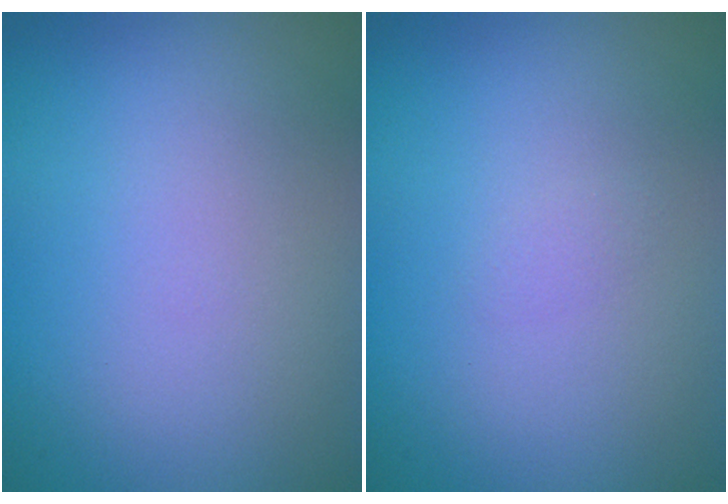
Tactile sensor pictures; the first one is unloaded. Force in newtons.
{"total": 0.5, "press": 0.5, "slide": 0.1}